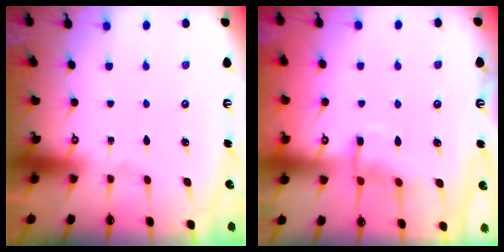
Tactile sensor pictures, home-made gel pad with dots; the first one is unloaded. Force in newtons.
{"total": 7.3, "press": 7.2, "slide": 0.7}